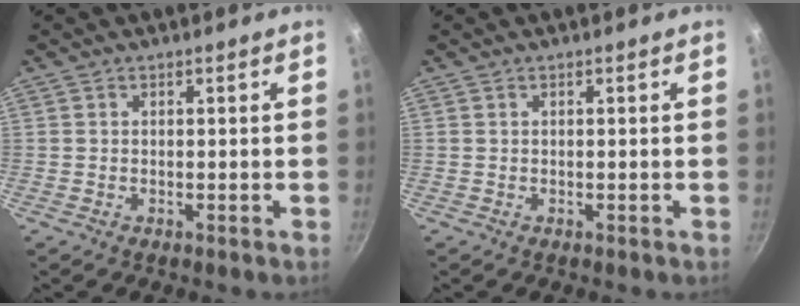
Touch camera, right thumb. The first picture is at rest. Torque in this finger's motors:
{"motor_torque": [0.00, 0.00, 0.00, 0.00, 0.00]}